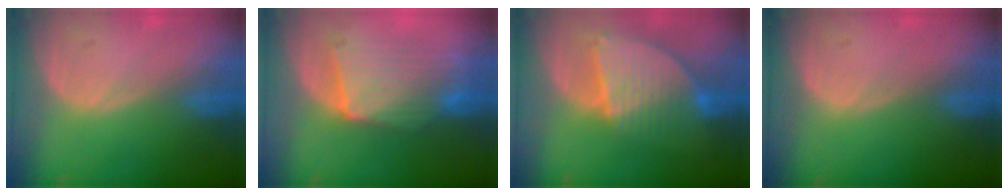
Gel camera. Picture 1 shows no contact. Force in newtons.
{"total": 8.2, "press": 8.1, "slide": 1.4}
{"total": 8.6, "press": 7.5, "slide": 4.1}
{"total": 0.0}